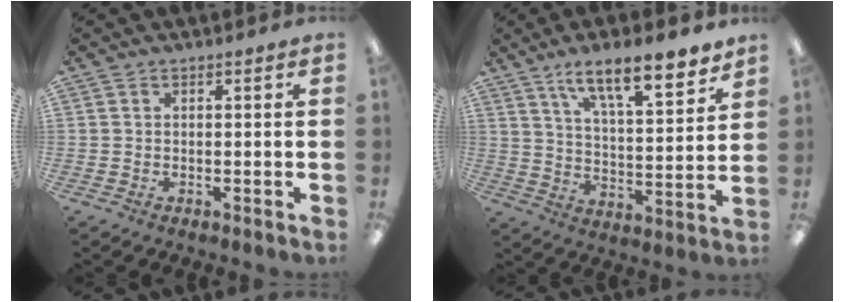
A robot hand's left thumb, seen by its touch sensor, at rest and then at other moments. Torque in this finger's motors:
{"motor_torque": [2.16, 1.24, 1.39, -1.31, 0.21]}